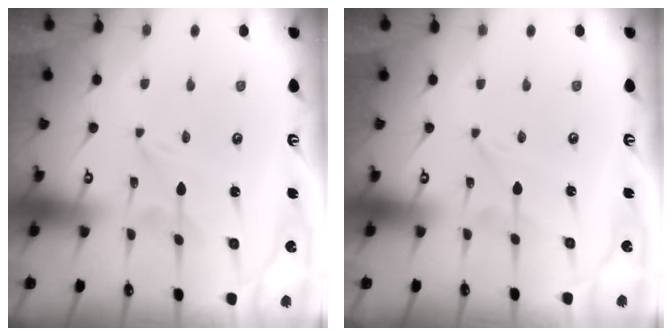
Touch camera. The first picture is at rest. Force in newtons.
{"total": 0.0}